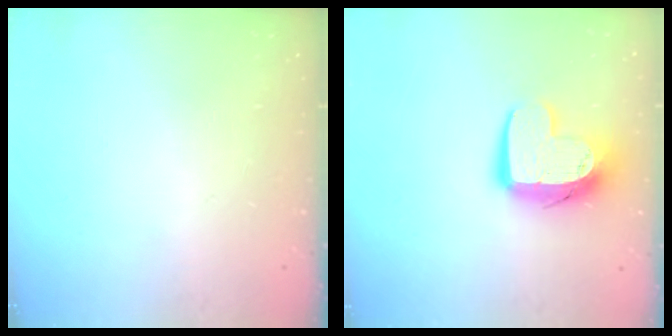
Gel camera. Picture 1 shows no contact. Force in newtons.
{"total": 12.4, "press": 12.4, "slide": 1.0}